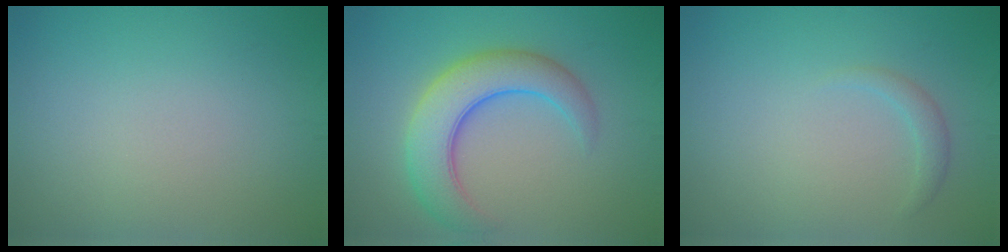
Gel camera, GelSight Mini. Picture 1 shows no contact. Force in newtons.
{"total": 6.7, "press": 6.7, "slide": 0.3}
{"total": 1.2, "press": 1.2, "slide": 0.2}